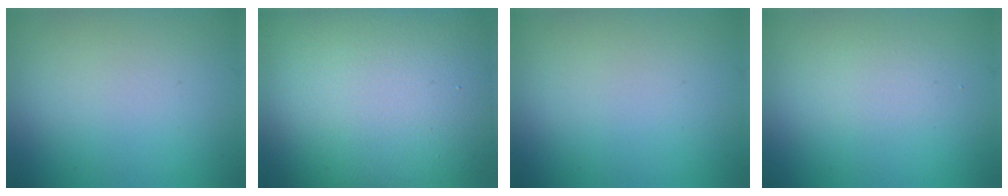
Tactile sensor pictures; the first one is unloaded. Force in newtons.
{"total": 18.7, "press": 18.7, "slide": 0.8}
{"total": 0.0}
{"total": 1.1, "press": 1.1, "slide": 0.0}